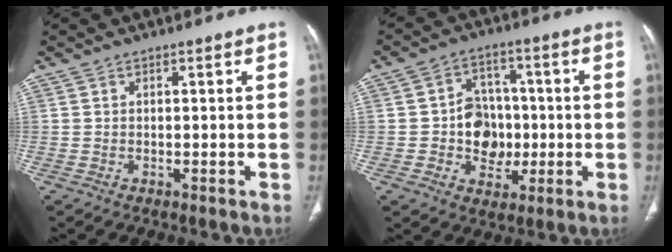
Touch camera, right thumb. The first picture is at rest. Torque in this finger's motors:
{"motor_torque": [2.53, 2.48, 0.62, -0.52, 0.02]}